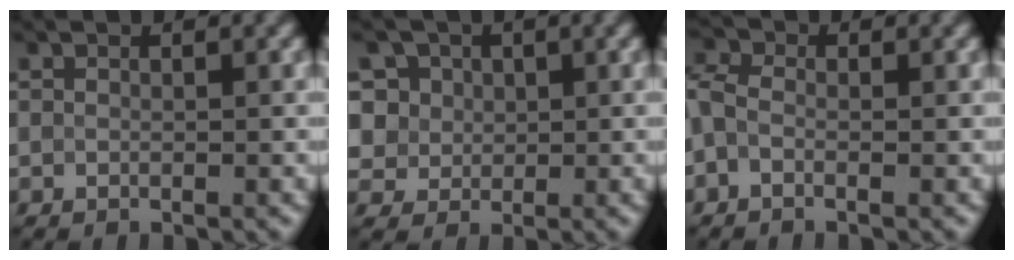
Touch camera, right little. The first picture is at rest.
{"total": 7.3, "force": [3.6, 5.7, 2.9], "torque": [-0.051, 0.016, 0.044]}
{"total": 2.6, "force": [-0.3, 1.8, 1.8], "torque": [-0.042, 0.012, -0.031]}